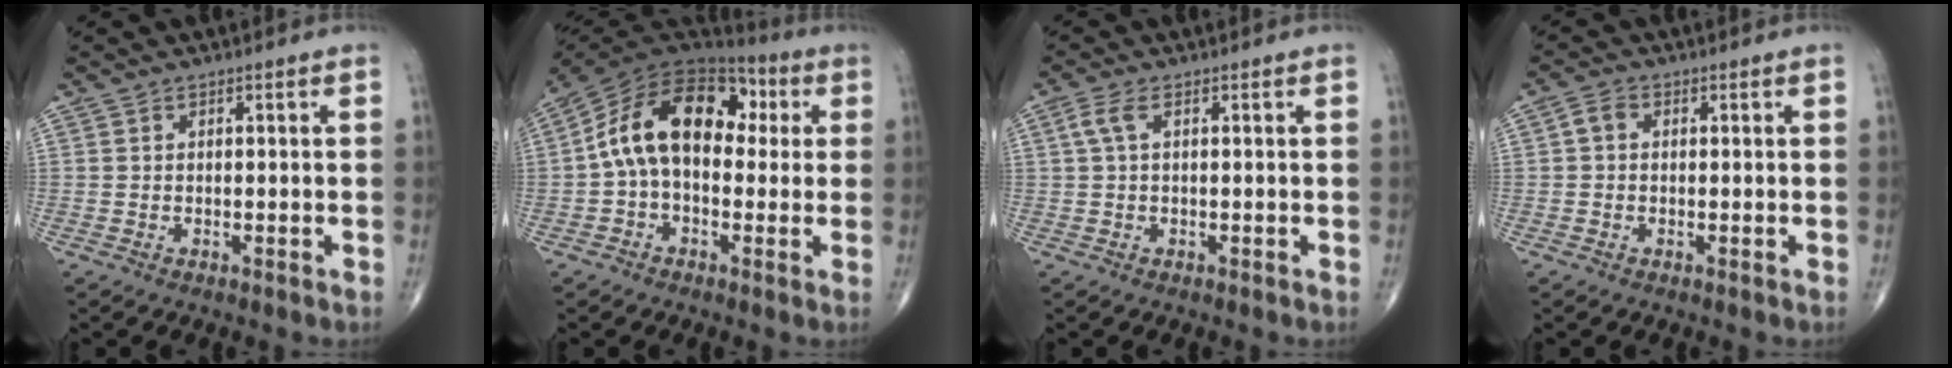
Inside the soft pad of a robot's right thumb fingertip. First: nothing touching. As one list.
[{"total": 17.4, "force": [1.9, 11.0, 13.3], "torque": [-0.198, 0.049, 0.019]}, {"total": 2.7, "force": [0.7, 1.0, 2.4], "torque": [-0.066, 0.013, 0.018]}, {"total": 2.3, "force": [0.2, 1.8, 1.5], "torque": [-0.022, 0.007, 0.000]}]